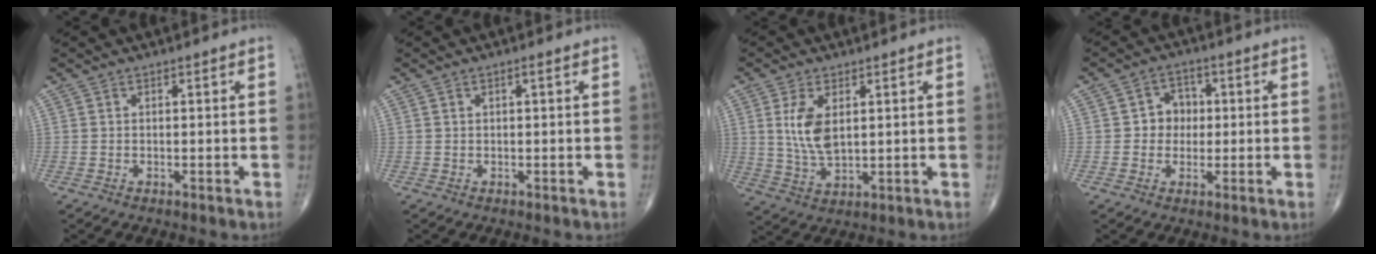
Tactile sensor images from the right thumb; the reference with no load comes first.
{"total": 0.5, "force": [0.2, 0.1, 0.5], "torque": [-0.011, 0.000, 0.002]}
{"total": 7.6, "force": [1.9, 3.9, 6.3], "torque": [-0.122, -0.014, 0.045]}
{"total": 5.1, "force": [0.2, 4.5, 2.3], "torque": [-0.002, 0.010, -0.005]}